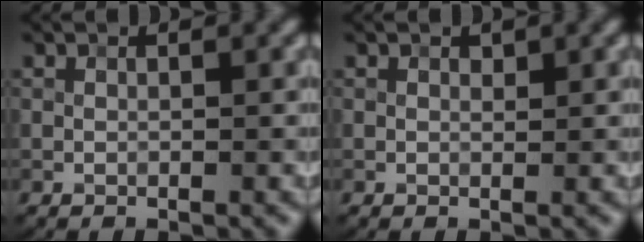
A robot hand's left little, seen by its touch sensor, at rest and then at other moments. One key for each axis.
{"total": 0.6, "fx": 0.5, "fy": 0.3, "fz": 0.1, "tx": -0.004, "ty": -0.001, "tz": 0.010}